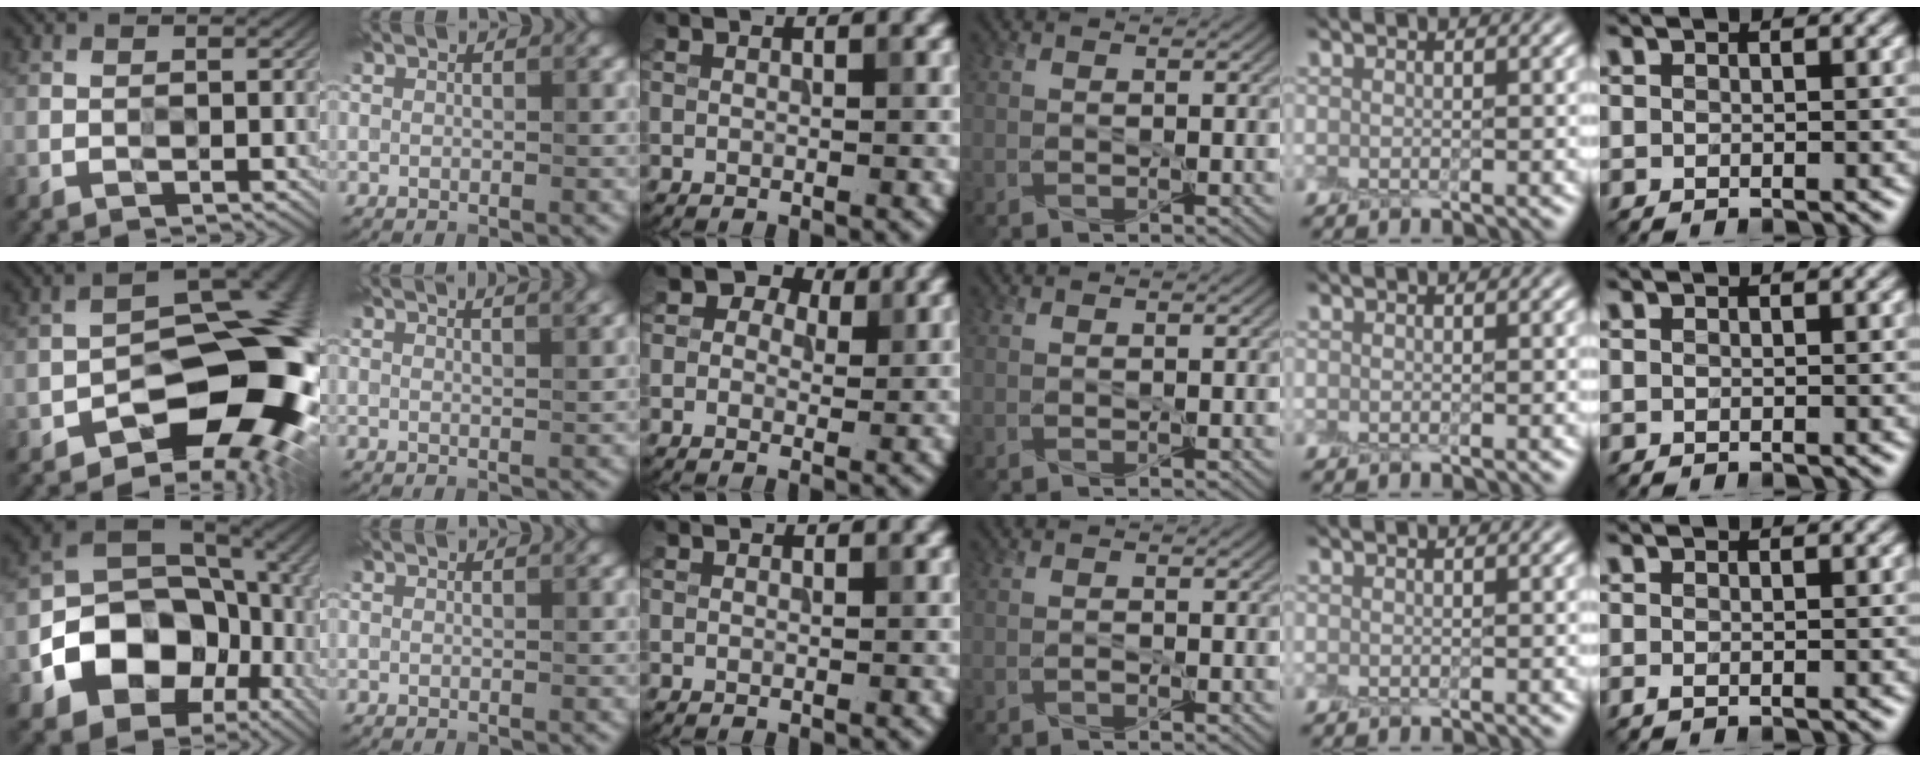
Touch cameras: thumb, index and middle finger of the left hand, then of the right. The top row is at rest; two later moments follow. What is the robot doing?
{"motion": "peel", "object": "aluminum foil"}